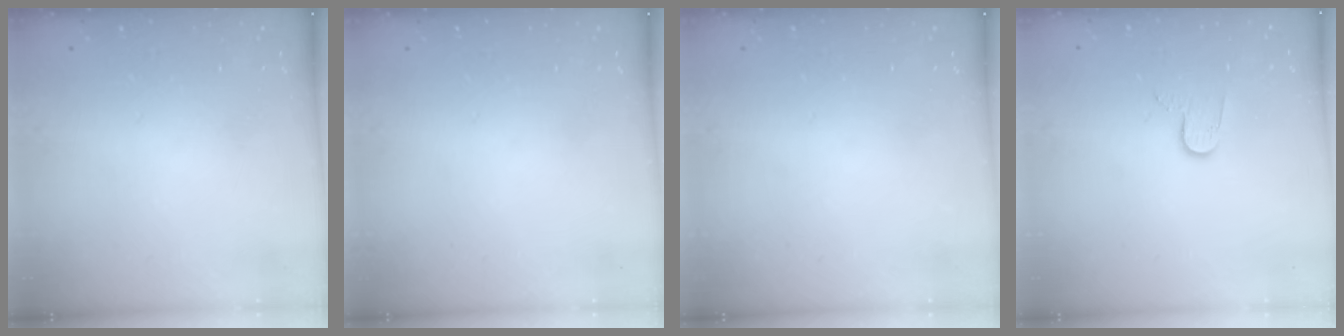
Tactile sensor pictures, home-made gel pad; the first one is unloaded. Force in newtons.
{"total": 0.0}
{"total": 0.0}
{"total": 6.0, "press": 6.0, "slide": 0.5}